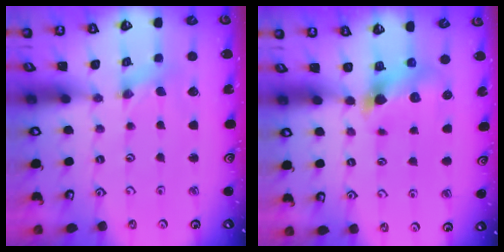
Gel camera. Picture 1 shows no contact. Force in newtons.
{"total": 7.2, "press": 7.2, "slide": 0.6}